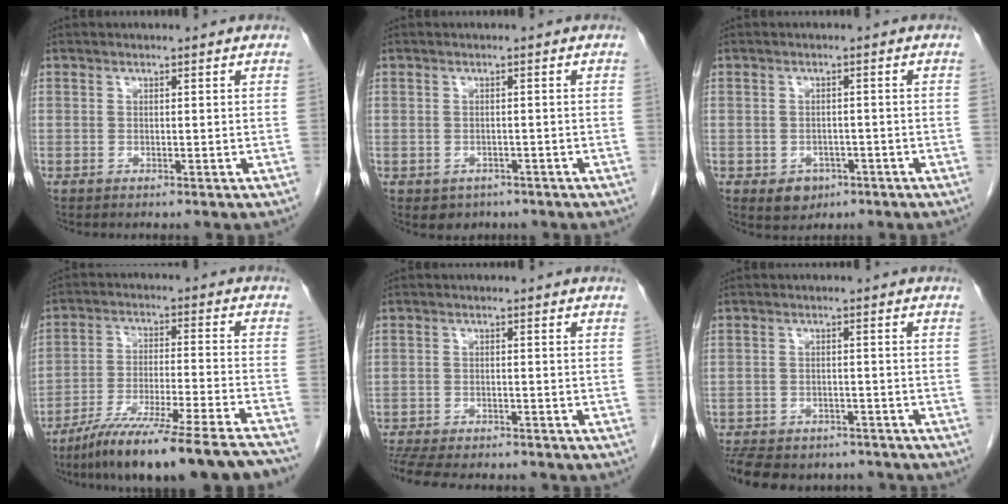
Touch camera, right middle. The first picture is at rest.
{"total": 2.8, "force": [-1.7, 2.2, 0.6], "torque": [-0.007, 0.005, -0.019]}
{"total": 3.6, "force": [-1.7, 2.8, 1.4], "torque": [-0.016, 0.004, -0.016]}
{"total": 19.4, "force": [-16.2, -0.5, 10.7], "torque": [-0.141, -0.031, -0.258]}
{"total": 12.5, "force": [-10.9, 3.2, 5.3], "torque": [-0.104, -0.011, -0.154]}
{"total": 14.3, "force": [-11.8, 6.3, 5.1], "torque": [-0.123, -0.003, -0.151]}